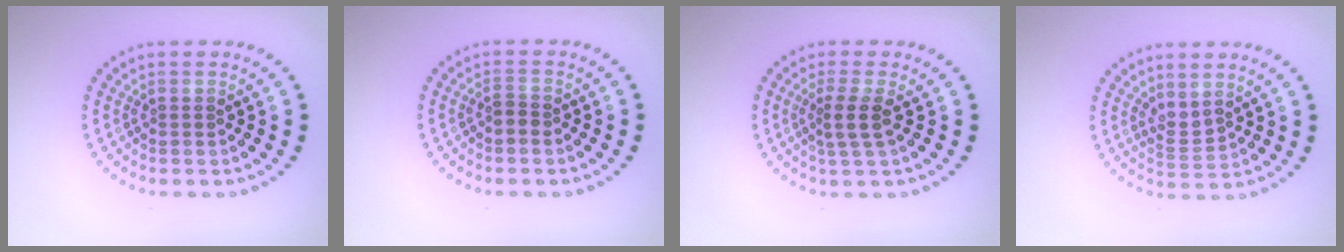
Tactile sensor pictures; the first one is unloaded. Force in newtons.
{"total": 1.1, "press": 0.9, "slide": 0.7}
{"total": 2.3, "press": 1.8, "slide": 1.3}
{"total": 1.7, "press": 1.3, "slide": 1.1}